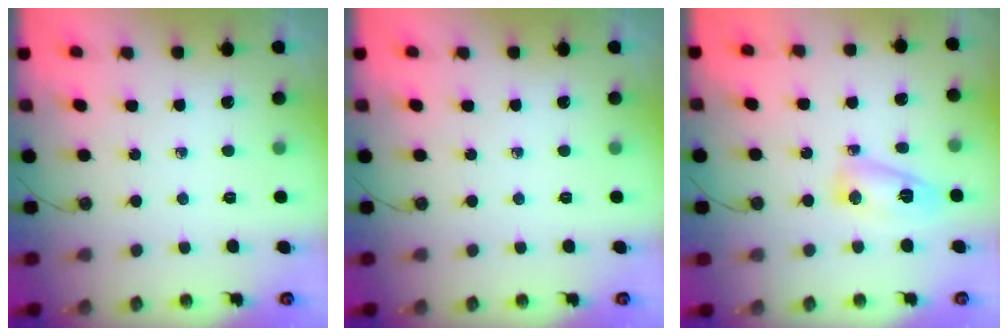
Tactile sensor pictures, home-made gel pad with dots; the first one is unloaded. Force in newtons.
{"total": 0.0}
{"total": 7.4, "press": 7.4, "slide": 0.5}